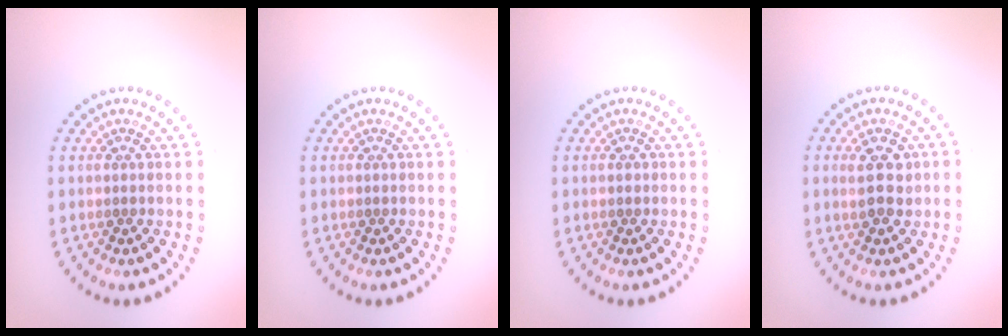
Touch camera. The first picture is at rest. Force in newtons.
{"total": 0.0}
{"total": 0.6, "press": 0.6, "slide": 0.1}
{"total": 2.8, "press": 2.8, "slide": 0.4}